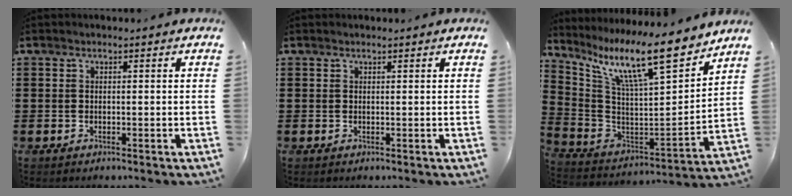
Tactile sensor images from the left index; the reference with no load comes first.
{"total": 0.0}
{"total": 13.8, "force": [10.0, 2.2, 9.2], "torque": [-0.195, -0.066, 0.164]}